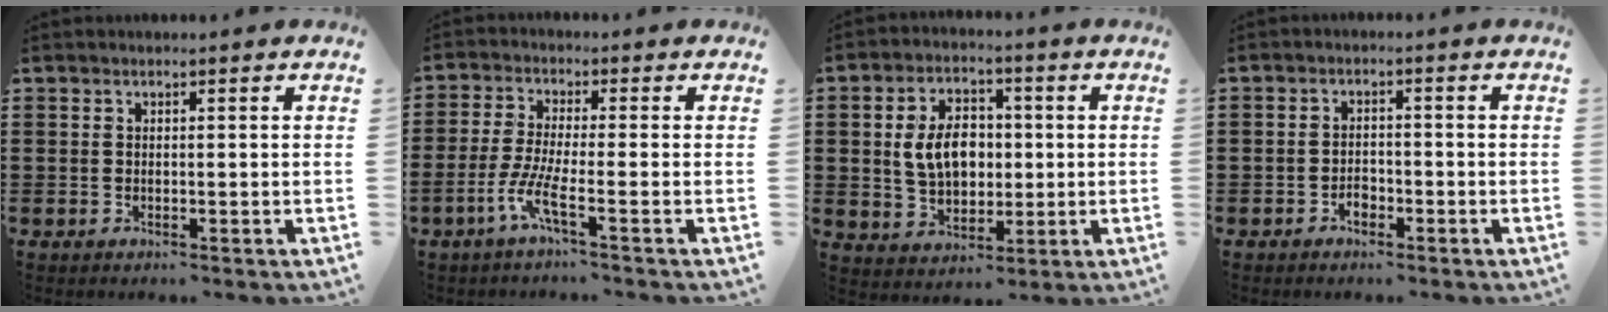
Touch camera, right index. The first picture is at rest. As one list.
[{"total": 5.1, "force": [-2.9, 0.2, 4.2], "torque": [-0.109, -0.016, -0.062]}, {"total": 7.8, "force": [0.6, 5.3, 5.6], "torque": [-0.117, 0.008, 0.002]}, {"total": 1.8, "force": [-1.3, 1.1, 0.6], "torque": [-0.015, 0.000, -0.027]}]